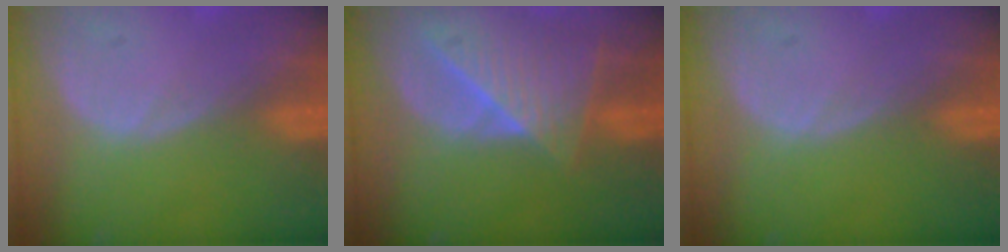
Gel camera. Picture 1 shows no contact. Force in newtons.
{"total": 7.7, "press": 7.3, "slide": 2.5}
{"total": 0.0}